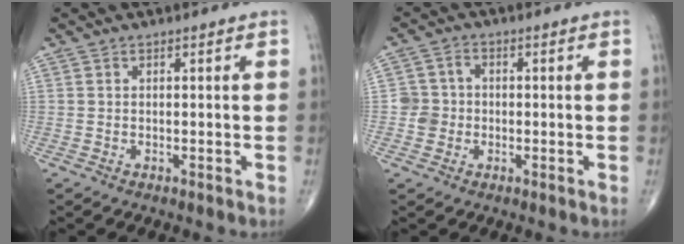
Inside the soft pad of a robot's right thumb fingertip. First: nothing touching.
{"total": 4.1, "force": [-0.8, 3.9, 1.1], "torque": [0.000, 0.011, -0.023]}